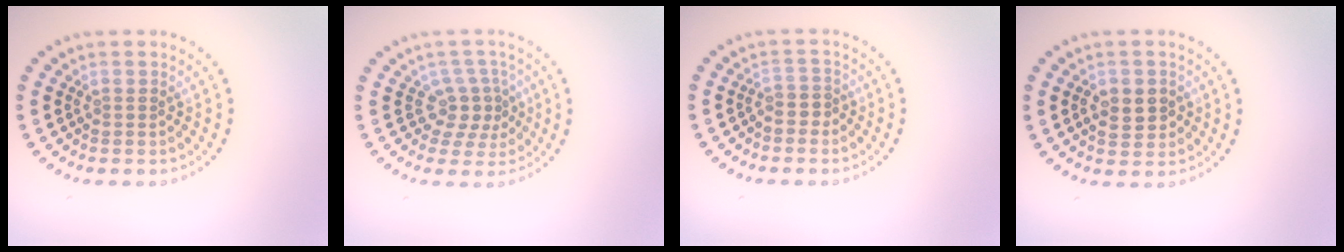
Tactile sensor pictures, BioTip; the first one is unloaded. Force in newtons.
{"total": 2.8, "press": 2.0, "slide": 1.9}
{"total": 1.3, "press": 0.9, "slide": 0.9}
{"total": 2.8, "press": 2.8, "slide": 0.3}